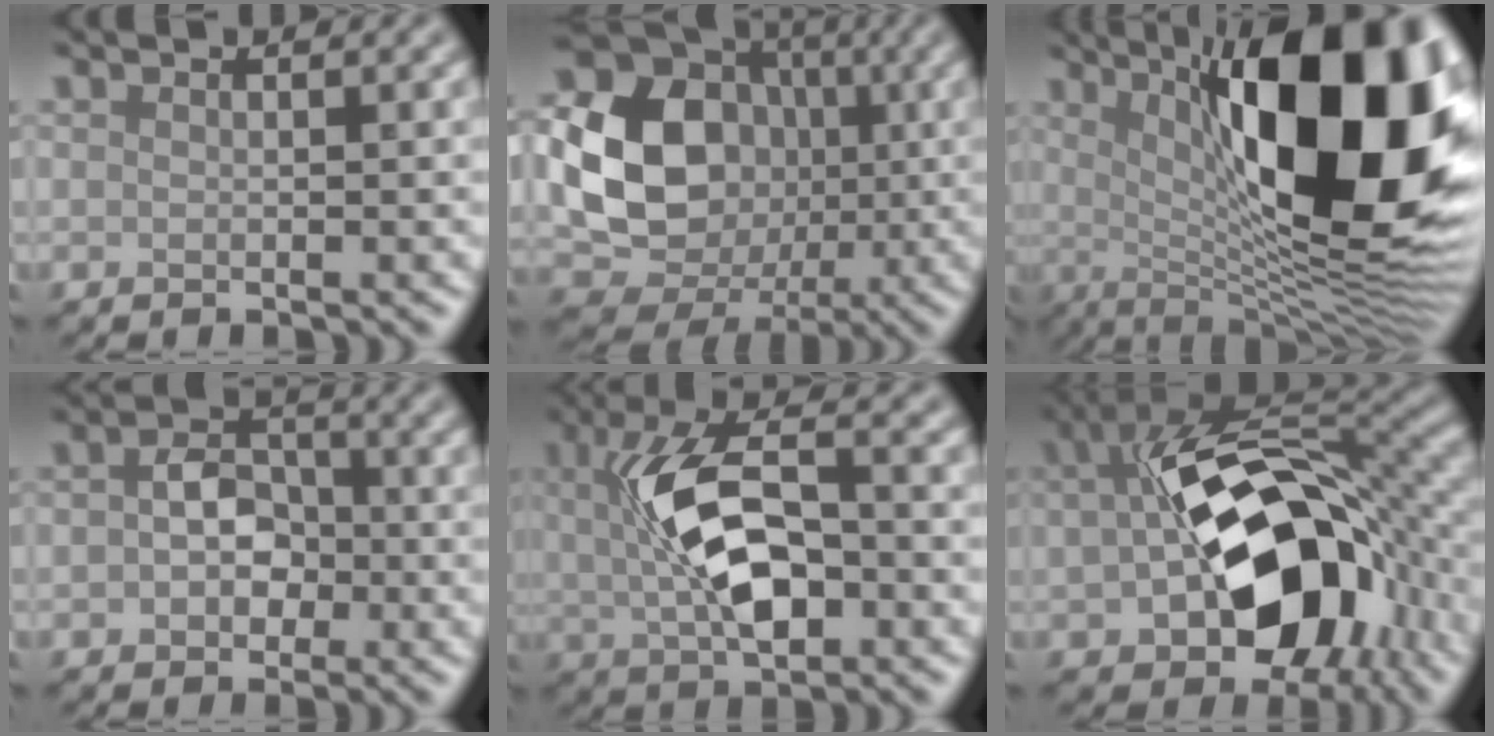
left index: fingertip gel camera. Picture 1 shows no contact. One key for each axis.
{"total": 11.6, "fx": -0.3, "fy": 9.5, "fz": 6.6, "tx": -0.119, "ty": -0.011, "tz": -0.017}
{"total": 17.3, "fx": 3.3, "fy": 5.9, "fz": 15.9, "tx": -0.199, "ty": 0.013, "tz": 0.042}
{"total": 3.3, "fx": -0.3, "fy": 2.5, "fz": 2.3, "tx": -0.041, "ty": 0.000, "tz": -0.011}
{"total": 7.6, "fx": 0.5, "fy": 3.5, "fz": 6.7, "tx": -0.133, "ty": 0.008, "tz": 0.006}
{"total": 14.5, "fx": -1.9, "fy": 8.8, "fz": 11.4, "tx": -0.180, "ty": -0.015, "tz": -0.030}